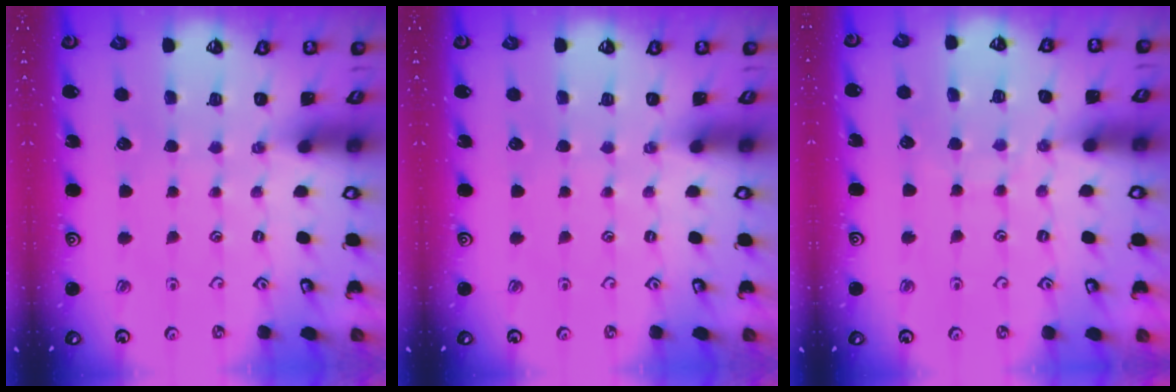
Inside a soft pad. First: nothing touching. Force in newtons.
{"total": 0.0}
{"total": 6.9, "press": 6.9, "slide": 0.8}